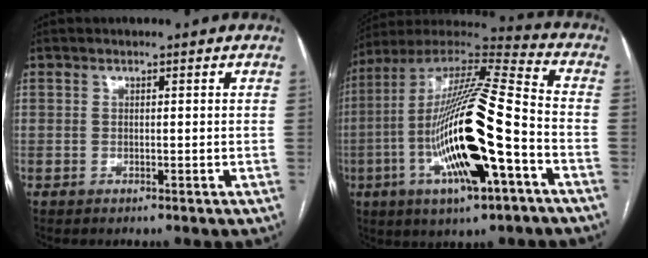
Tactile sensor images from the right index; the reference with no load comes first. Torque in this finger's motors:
{"motor_torque": [2.10, -0.04, 1.00, 0.21]}